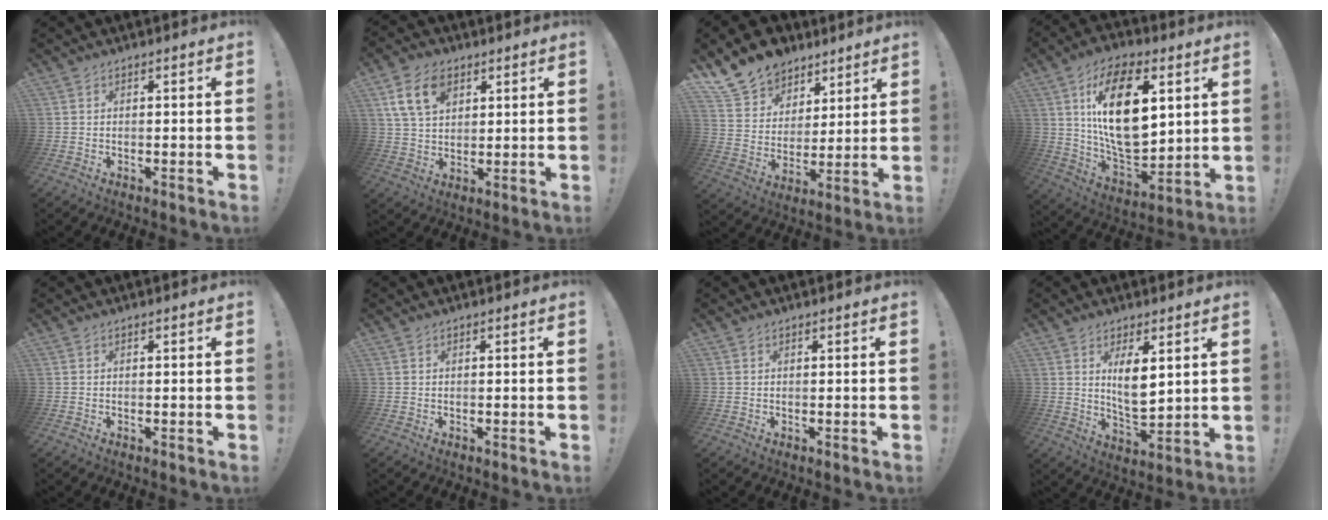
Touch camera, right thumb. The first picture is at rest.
{"total": 11.5, "force": [5.4, 7.6, 6.7], "torque": [-0.119, -0.010, 0.104]}
{"total": 12.6, "force": [9.1, 8.3, 2.5], "torque": [-0.052, -0.068, 0.177]}
{"total": 22.1, "force": [6.1, 12.2, 17.4], "torque": [-0.306, -0.019, 0.101]}
{"total": 0.0}
{"total": 0.0}
{"total": 0.0}
{"total": 8.3, "force": [3.8, 3.4, 6.5], "torque": [-0.103, -0.032, 0.066]}